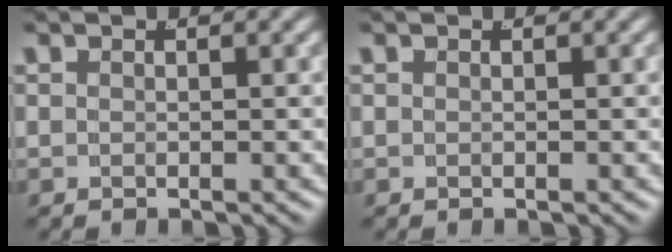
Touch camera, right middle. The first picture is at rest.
{"total": 0.0}